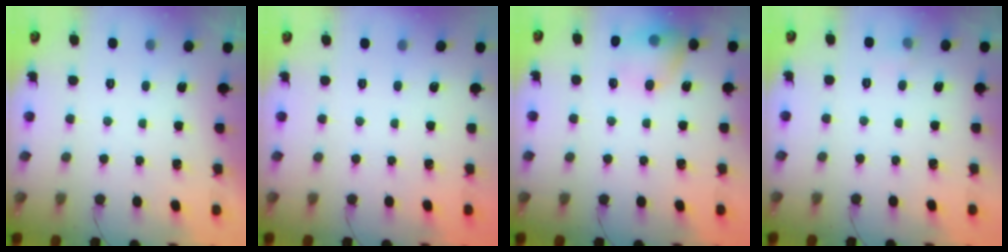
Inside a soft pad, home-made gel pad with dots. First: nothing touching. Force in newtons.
{"total": 0.0}
{"total": 12.8, "press": 12.7, "slide": 1.5}
{"total": 3.9, "press": 3.7, "slide": 1.2}